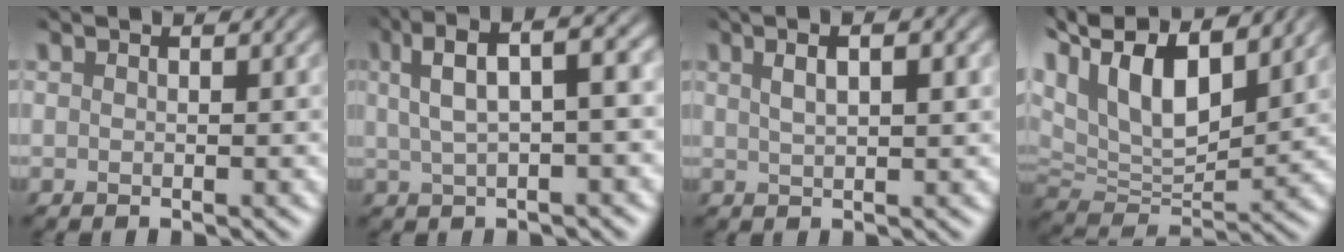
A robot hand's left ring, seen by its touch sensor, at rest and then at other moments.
{"total": 7.2, "force": [2.0, 2.4, 6.5], "torque": [-0.092, 0.026, 0.027]}
{"total": 4.5, "force": [1.3, 1.6, 4.0], "torque": [-0.053, 0.008, 0.013]}
{"total": 13.2, "force": [7.2, 6.2, 9.2], "torque": [-0.173, 0.034, 0.115]}